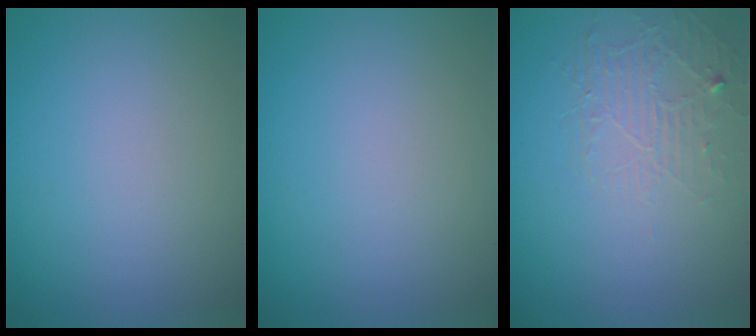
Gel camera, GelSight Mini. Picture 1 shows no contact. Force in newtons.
{"total": 0.0}
{"total": 1.8, "press": 0.8, "slide": 1.6}